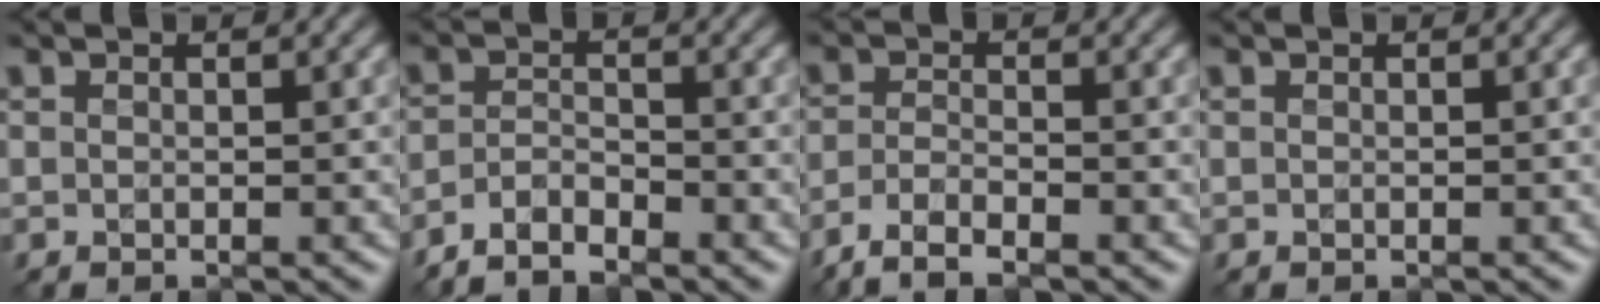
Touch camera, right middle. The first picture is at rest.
{"total": 3.1, "force": [-2.7, 0.8, 1.4], "torque": [-0.030, -0.001, -0.059]}
{"total": 3.9, "force": [-3.0, 1.1, 2.3], "torque": [-0.049, -0.006, -0.065]}
{"total": 0.0}